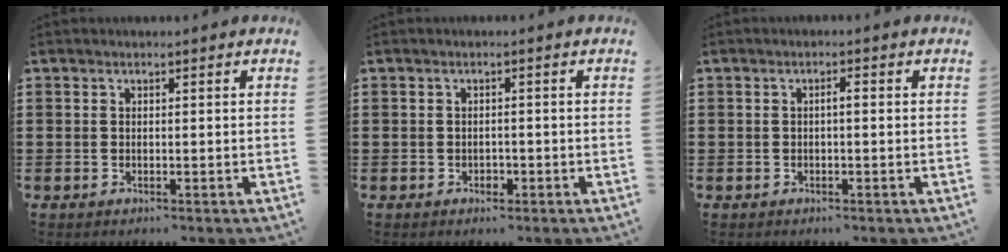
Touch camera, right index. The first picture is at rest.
{"total": 0.9, "force": [-0.6, 0.6, 0.3], "torque": [-0.009, -0.001, -0.012]}
{"total": 1.0, "force": [-0.2, 0.2, 1.0], "torque": [-0.019, 0.000, -0.004]}